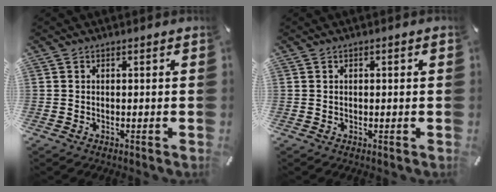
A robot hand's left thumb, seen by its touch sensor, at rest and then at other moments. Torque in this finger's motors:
{"motor_torque": [-0.11, -0.05, 0.04, 0.10, -0.01]}